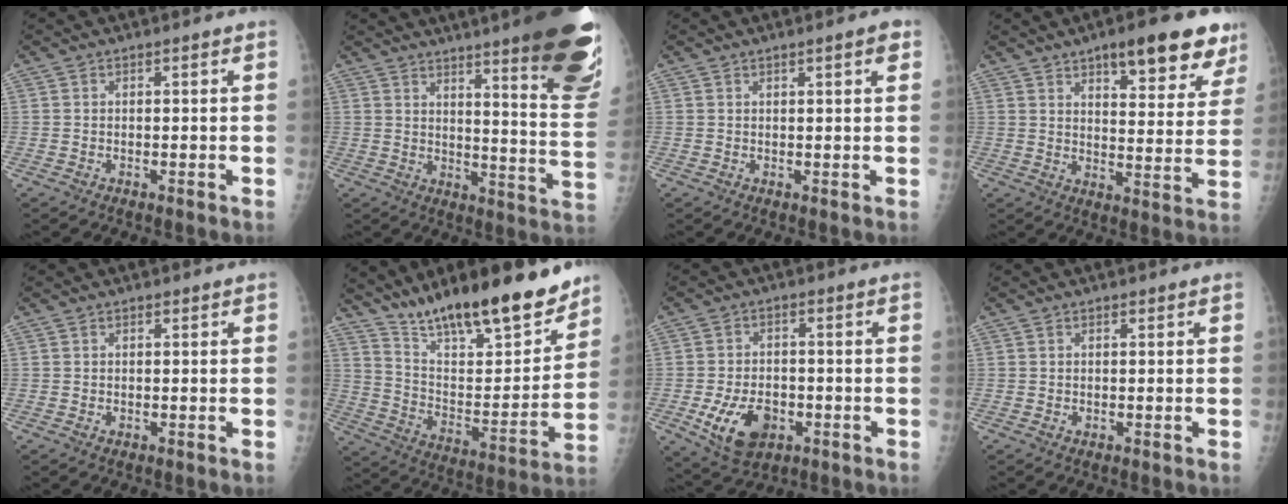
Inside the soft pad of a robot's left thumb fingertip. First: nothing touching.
{"total": 25.0, "force": [16.7, 3.3, 18.3], "torque": [-0.199, -0.102, 0.212]}
{"total": 2.4, "force": [1.3, 0.3, 2.0], "torque": [-0.025, -0.003, 0.017]}
{"total": 16.0, "force": [10.3, 5.5, 11.0], "torque": [-0.098, -0.049, 0.141]}
{"total": 0.7, "force": [0.2, 0.6, 0.3], "torque": [-0.001, 0.000, 0.003]}
{"total": 23.6, "force": [18.2, 6.2, 13.7], "torque": [-0.181, -0.092, 0.305]}
{"total": 10.1, "force": [-3.3, 6.7, 6.8], "torque": [-0.104, 0.004, -0.045]}
{"total": 0.7, "force": [0.2, 0.6, 0.3], "torque": [0.000, -0.001, 0.004]}